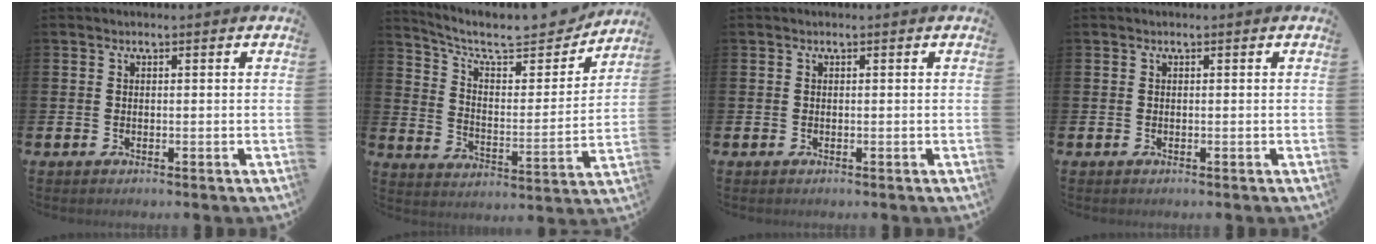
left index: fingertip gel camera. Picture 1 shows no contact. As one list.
[{"total": 8.7, "force": [7.7, 2.4, 3.2], "torque": [-0.090, -0.060, 0.129]}, {"total": 0.0}, {"total": 0.0}]